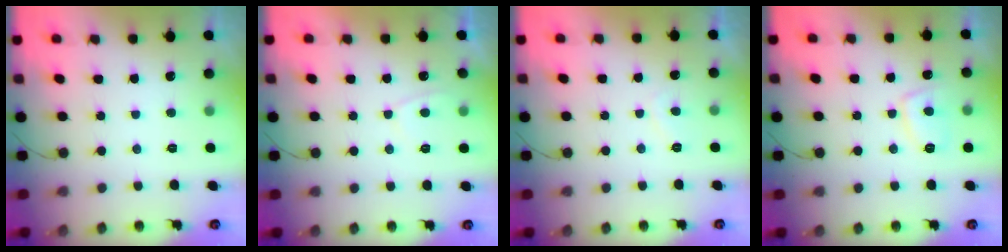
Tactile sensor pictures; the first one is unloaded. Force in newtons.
{"total": 2.1, "press": 2.0, "slide": 0.6}
{"total": 1.4, "press": 1.3, "slide": 0.6}
{"total": 6.0, "press": 5.9, "slide": 1.0}